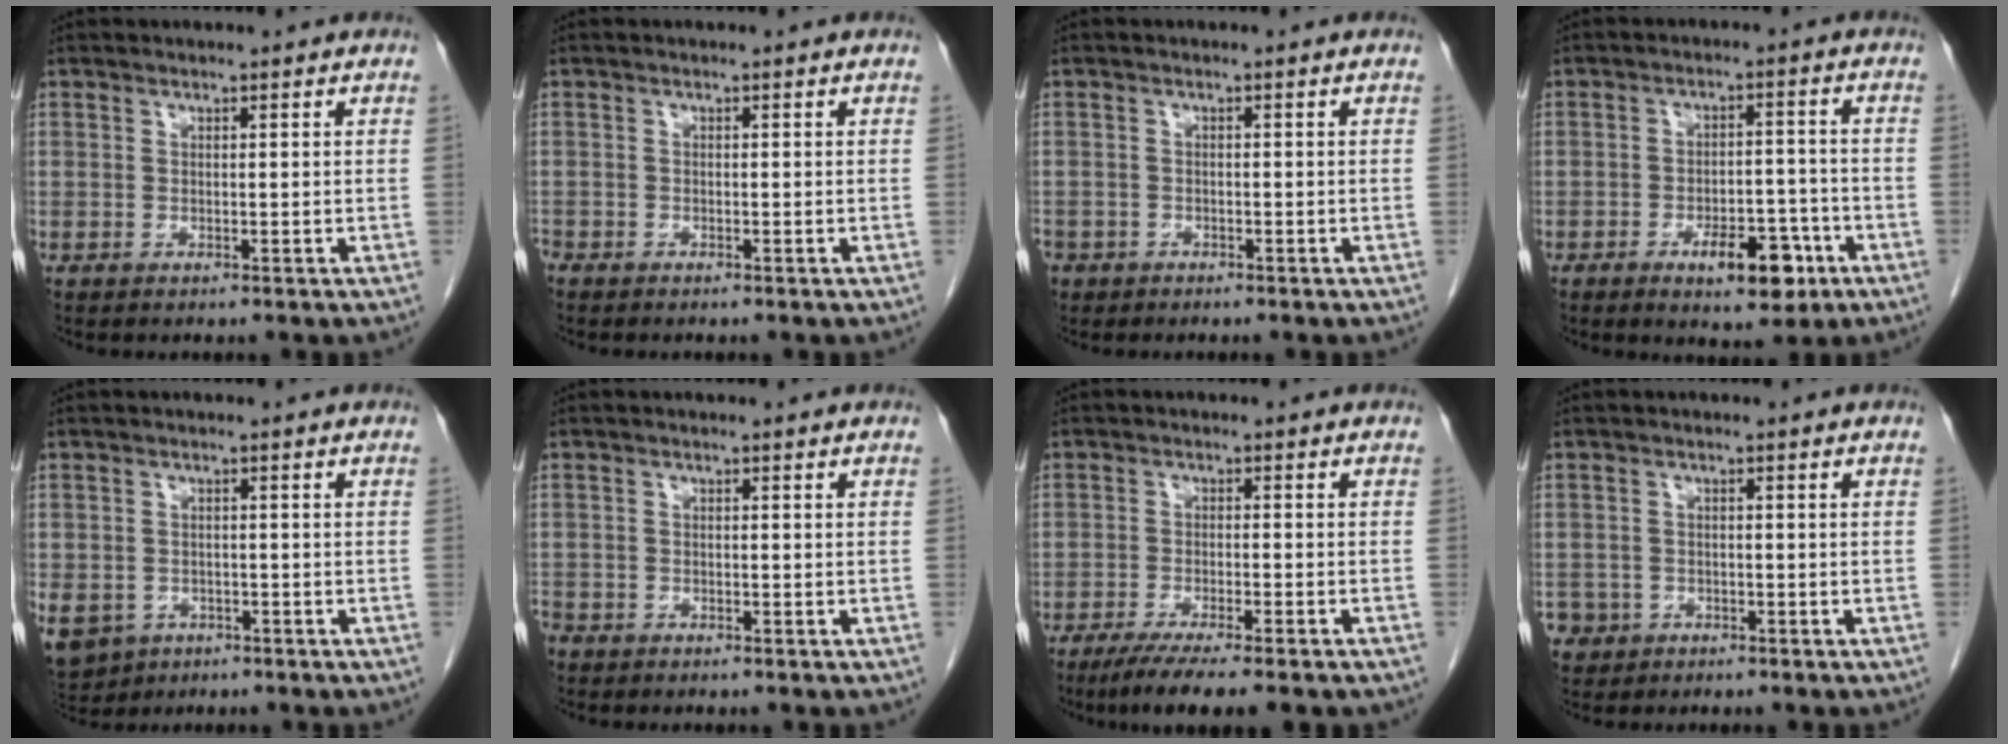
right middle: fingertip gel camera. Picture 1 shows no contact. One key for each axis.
{"total": 1.1, "fx": -1.0, "fy": 0.5, "fz": 0.2, "tx": -0.012, "ty": -0.001, "tz": -0.020}
{"total": 3.8, "fx": -2.6, "fy": 2.6, "fz": 0.8, "tx": -0.023, "ty": 0.000, "tz": -0.048}
{"total": 7.9, "fx": -4.1, "fy": 3.2, "fz": 5.9, "tx": -0.083, "ty": 0.005, "tz": -0.055}
{"total": 10.8, "fx": -5.4, "fy": 8.5, "fz": 3.9, "tx": -0.118, "ty": -0.005, "tz": -0.074}
{"total": 2.9, "fx": -2.3, "fy": 1.7, "fz": 0.7, "tx": -0.024, "ty": -0.002, "tz": -0.046}
{"total": 9.2, "fx": -7.1, "fy": 0.6, "fz": 5.8, "tx": -0.079, "ty": -0.019, "tz": -0.107}
{"total": 4.0, "fx": -2.2, "fy": 3.3, "fz": 0.2, "tx": -0.007, "ty": 0.008, "tz": -0.039}